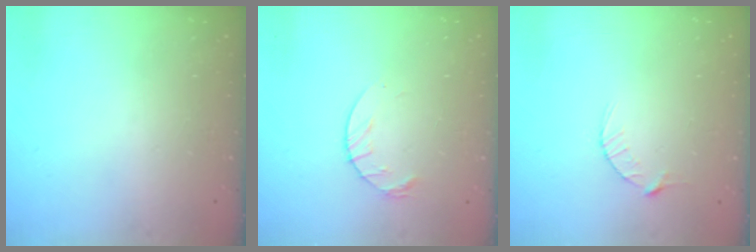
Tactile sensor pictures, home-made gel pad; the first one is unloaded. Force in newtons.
{"total": 6.0, "press": 6.0, "slide": 0.8}
{"total": 2.9, "press": 2.9, "slide": 0.4}